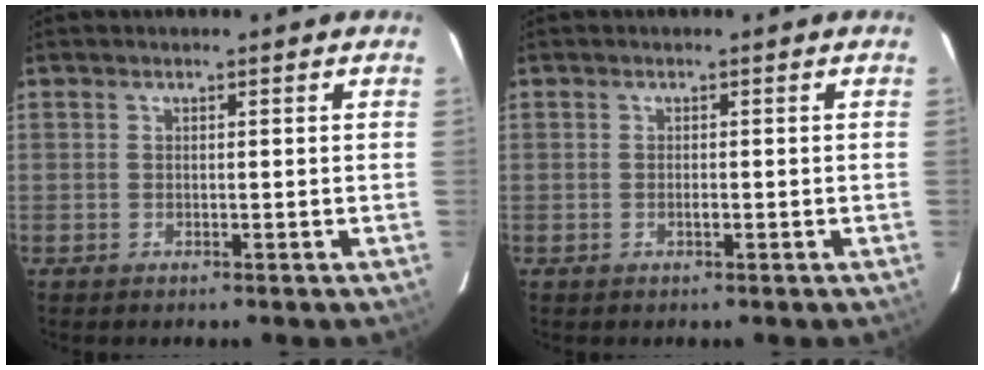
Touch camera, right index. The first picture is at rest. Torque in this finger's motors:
{"motor_torque": [0.21, -0.14, 0.03, 0.02]}